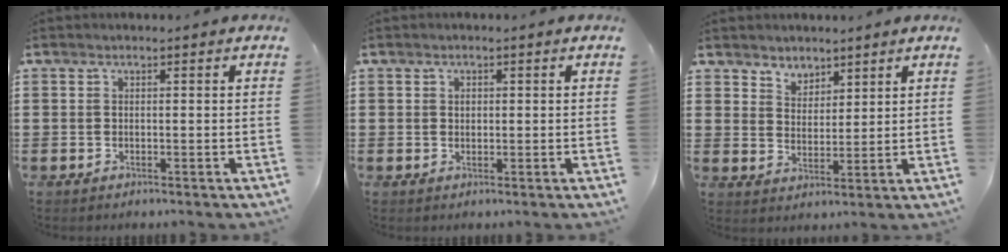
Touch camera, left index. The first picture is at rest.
{"total": 0.9, "force": [0.3, 0.8, 0.5], "torque": [-0.012, 0.004, 0.006]}
{"total": 3.9, "force": [3.3, 2.0, -0.4], "torque": [-0.009, -0.002, 0.062]}